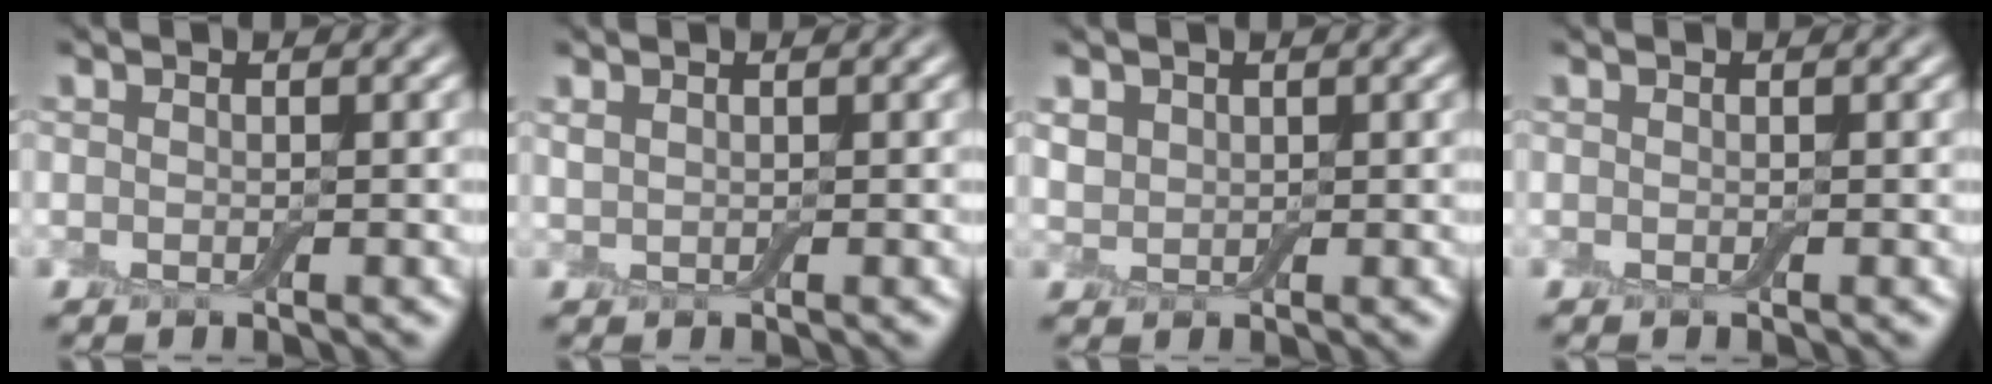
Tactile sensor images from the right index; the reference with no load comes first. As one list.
[{"total": 0.5, "force": [0.3, 0.3, 0.2], "torque": [-0.009, -0.001, 0.011]}, {"total": 1.4, "force": [0.6, 1.2, 0.4], "torque": [-0.011, -0.004, 0.015]}, {"total": 0.0}]